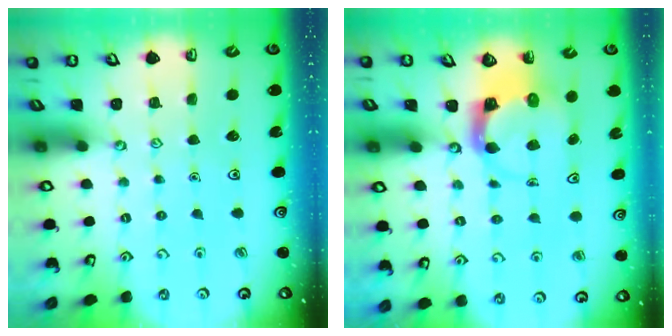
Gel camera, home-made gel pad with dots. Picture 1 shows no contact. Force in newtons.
{"total": 4.0, "press": 4.0, "slide": 0.5}